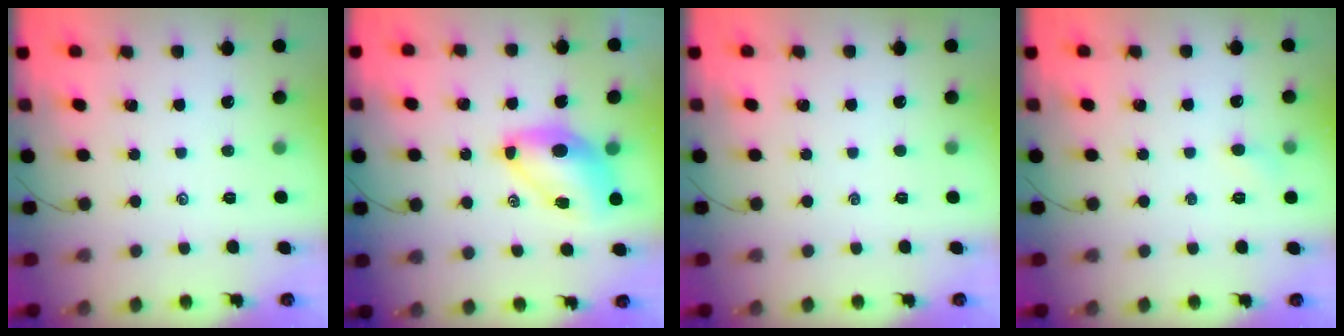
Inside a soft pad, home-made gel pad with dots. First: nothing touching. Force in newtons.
{"total": 8.0, "press": 7.8, "slide": 2.0}
{"total": 0.0}
{"total": 3.0, "press": 2.8, "slide": 1.0}